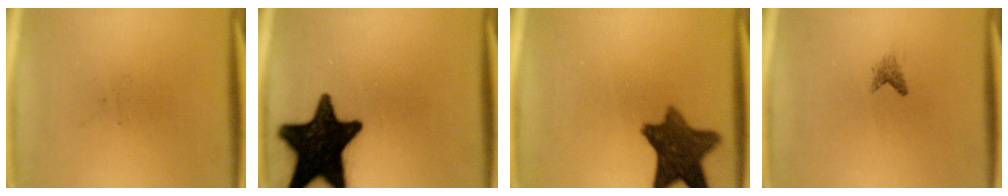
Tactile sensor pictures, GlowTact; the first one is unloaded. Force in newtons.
{"total": 19.3}
{"total": 10.8}
{"total": 1.0}